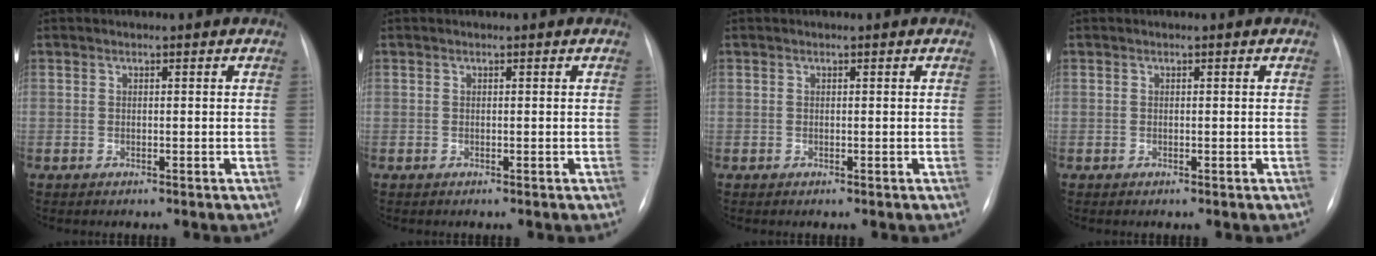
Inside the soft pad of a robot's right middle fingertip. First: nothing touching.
{"total": 0.0}
{"total": 0.0}
{"total": 0.0}